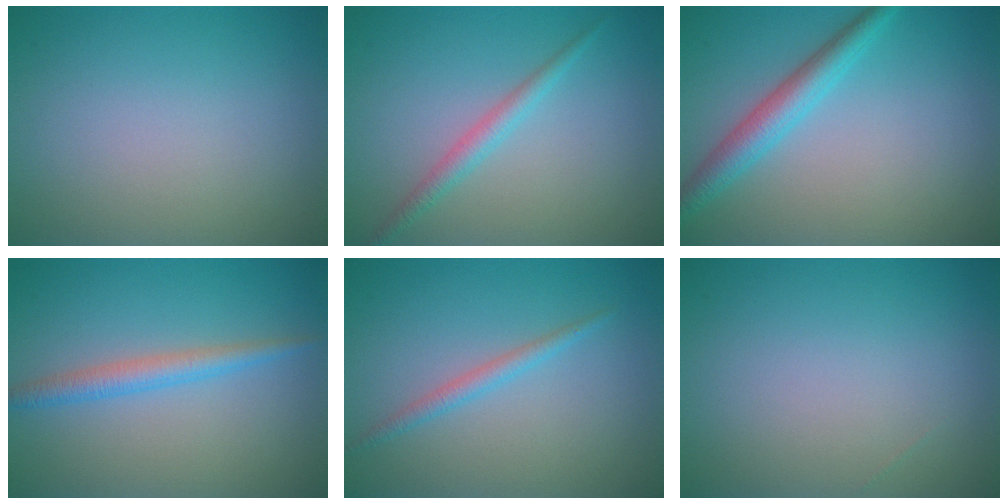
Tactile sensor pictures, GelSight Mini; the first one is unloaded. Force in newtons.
{"total": 1.8, "press": 1.8, "slide": 0.0}
{"total": 3.4, "press": 3.4, "slide": 0.1}
{"total": 2.3, "press": 2.3, "slide": 0.1}
{"total": 1.4, "press": 1.4, "slide": 0.1}
{"total": 0.0}